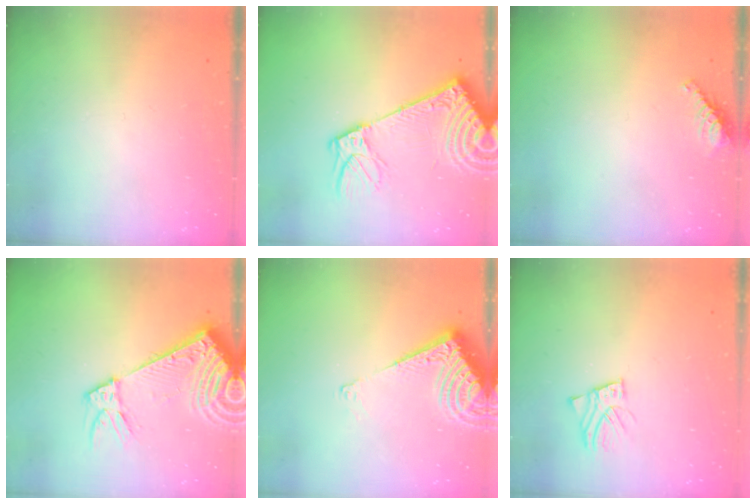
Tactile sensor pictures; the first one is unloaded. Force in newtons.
{"total": 17.2, "press": 16.7, "slide": 3.8}
{"total": 5.5, "press": 5.5, "slide": 0.5}
{"total": 13.3, "press": 12.9, "slide": 3.1}
{"total": 8.8, "press": 8.7, "slide": 1.6}
{"total": 3.0, "press": 3.0, "slide": 0.2}